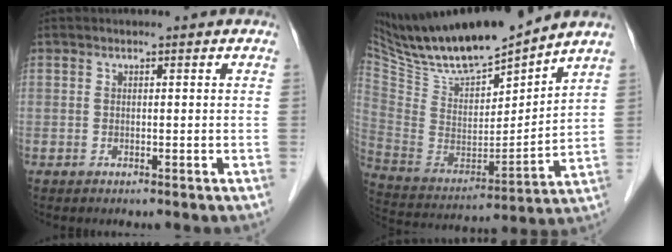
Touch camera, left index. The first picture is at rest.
{"total": 19.8, "force": [17.5, 2.2, 8.8], "torque": [-0.172, -0.014, 0.323]}